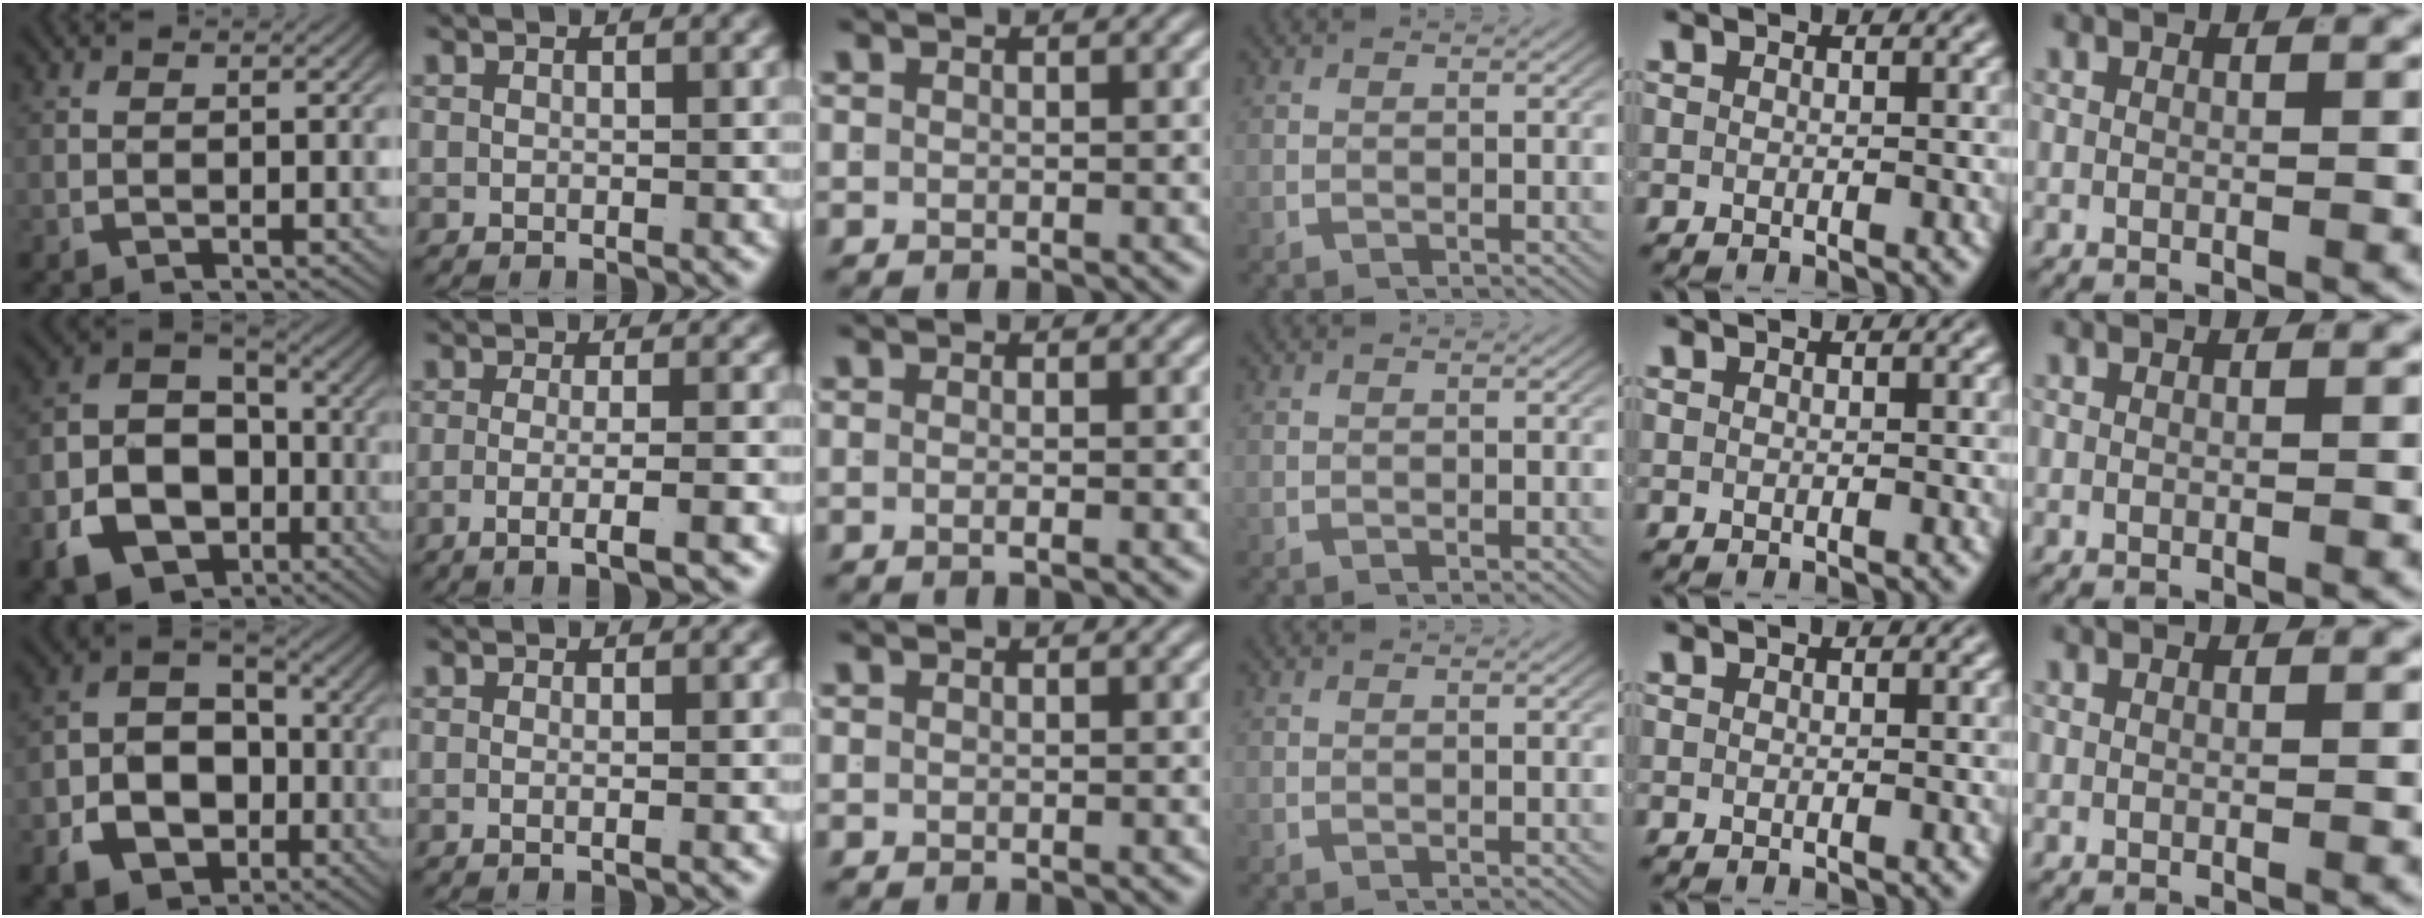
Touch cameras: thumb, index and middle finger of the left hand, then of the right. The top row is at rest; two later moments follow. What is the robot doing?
{"motion": "lift_and_place", "object": "shorts"}